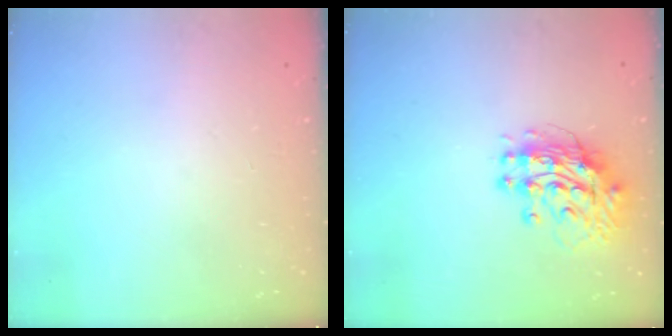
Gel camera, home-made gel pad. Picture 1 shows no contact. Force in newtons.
{"total": 11.3, "press": 11.3, "slide": 1.1}